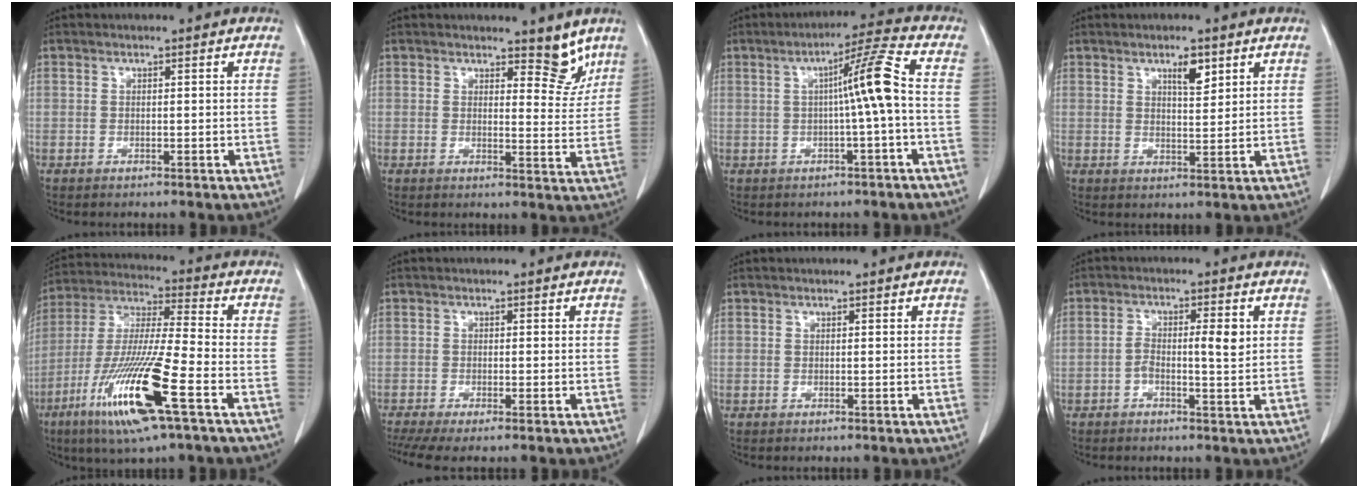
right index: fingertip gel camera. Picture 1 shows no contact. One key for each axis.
{"total": 3.1, "fx": 2.8, "fy": 0.3, "fz": 1.2, "tx": -0.023, "ty": -0.026, "tz": 0.034}
{"total": 7.0, "fx": -0.1, "fy": -1.2, "fz": 6.9, "tx": -0.109, "ty": 0.016, "tz": -0.001}
{"total": 3.7, "fx": 2.2, "fy": 1.0, "fz": 2.8, "tx": -0.047, "ty": -0.003, "tz": 0.037}
{"total": 17.8, "fx": -7.9, "fy": 0.9, "fz": 15.9, "tx": -0.342, "ty": -0.033, "tz": -0.150}
{"total": 4.7, "fx": -3.3, "fy": 0.6, "fz": 3.3, "tx": -0.062, "ty": -0.008, "tz": -0.060}
{"total": 0.0}
{"total": 4.3, "fx": 0.1, "fy": 1.0, "fz": 4.2, "tx": -0.074, "ty": 0.011, "tz": 0.002}